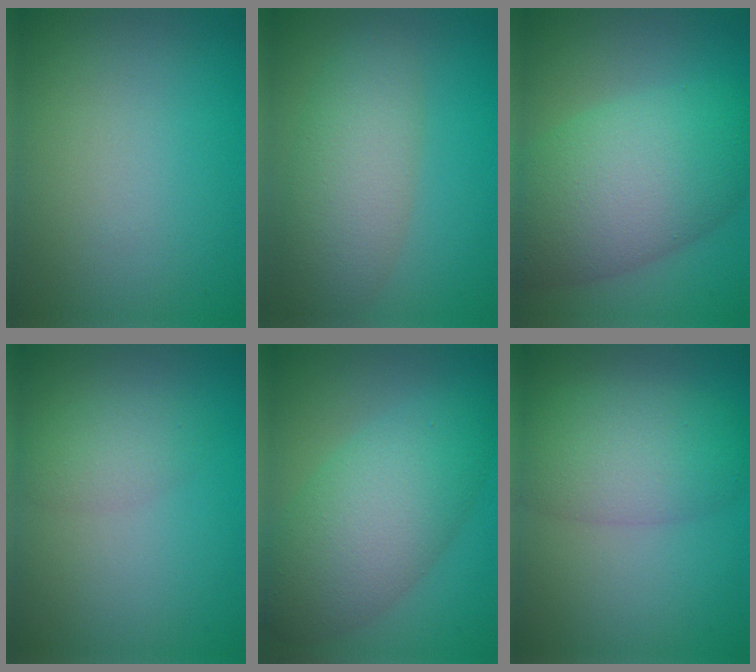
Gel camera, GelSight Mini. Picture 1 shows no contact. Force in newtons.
{"total": 5.2, "press": 5.2, "slide": 0.3}
{"total": 10.2, "press": 10.2, "slide": 0.1}
{"total": 2.1, "press": 2.1, "slide": 0.0}
{"total": 7.5, "press": 7.5, "slide": 0.1}
{"total": 5.8, "press": 5.7, "slide": 0.6}